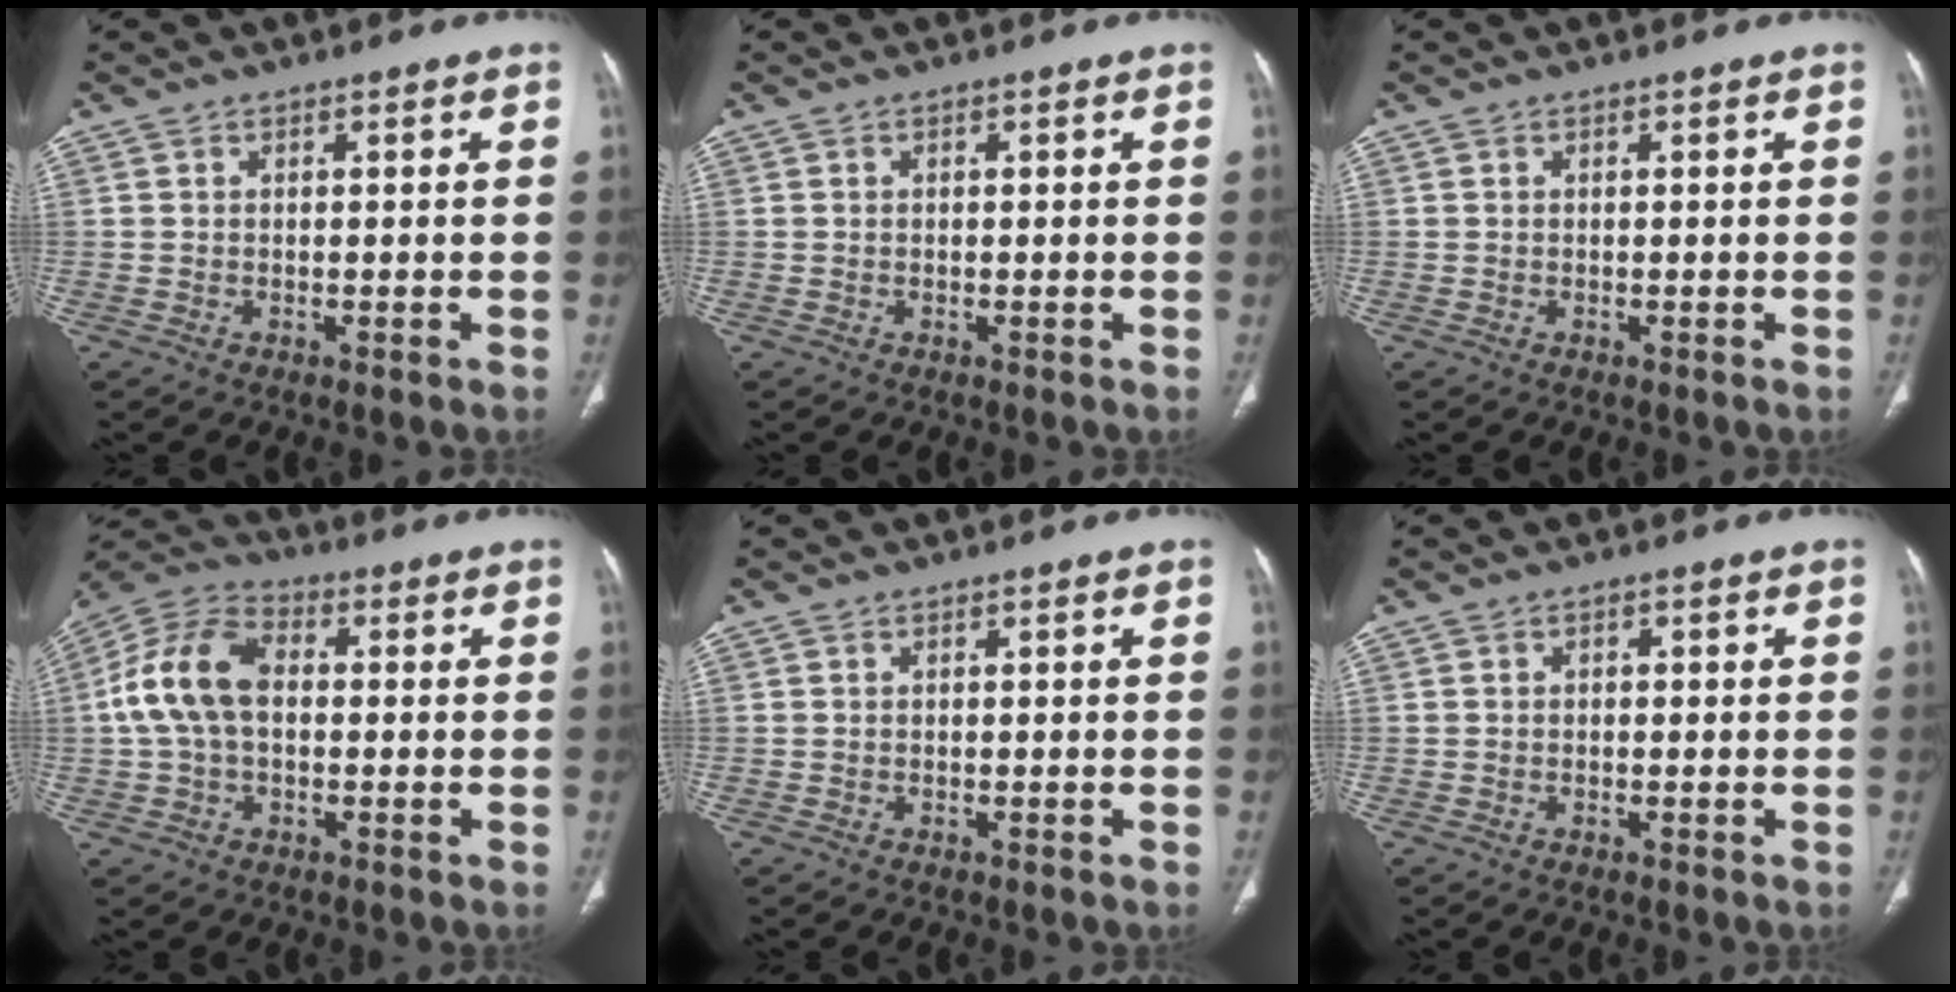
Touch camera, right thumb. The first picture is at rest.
{"total": 0.0}
{"total": 0.0}
{"total": 12.9, "force": [0.7, 8.4, 9.8], "torque": [-0.194, 0.032, 0.002]}
{"total": 0.0}
{"total": 0.9, "force": [0.1, 0.7, 0.6], "torque": [-0.008, 0.004, -0.001]}